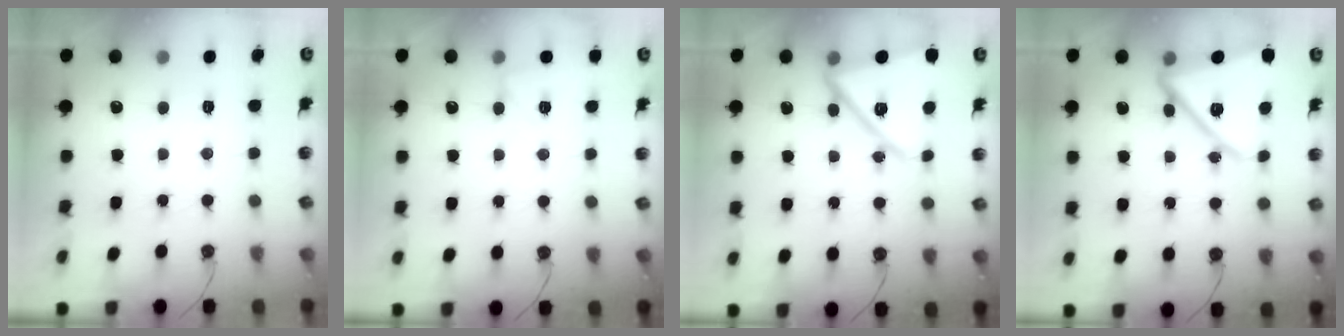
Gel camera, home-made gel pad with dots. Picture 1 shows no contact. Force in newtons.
{"total": 4.0, "press": 4.0, "slide": 0.3}
{"total": 15.3, "press": 15.2, "slide": 1.0}
{"total": 16.0, "press": 15.9, "slide": 1.3}